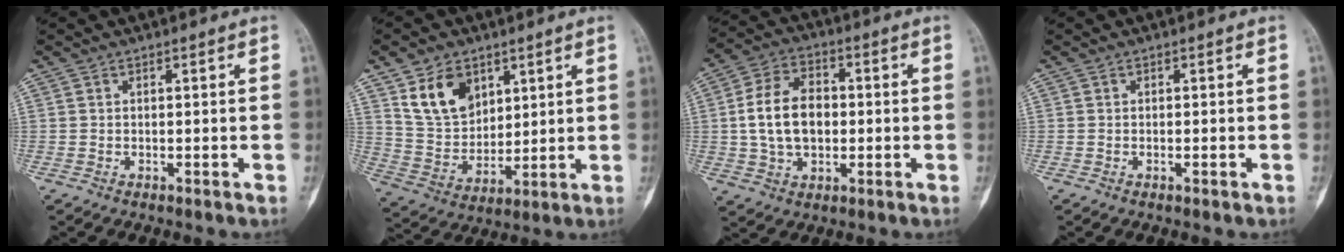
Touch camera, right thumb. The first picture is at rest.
{"total": 11.7, "force": [6.0, 8.1, 6.0], "torque": [-0.083, -0.032, 0.127]}
{"total": 12.1, "force": [0.1, 8.2, 8.9], "torque": [-0.151, 0.016, 0.001]}
{"total": 0.7, "force": [-0.3, 0.2, 0.6], "torque": [-0.011, 0.001, -0.004]}